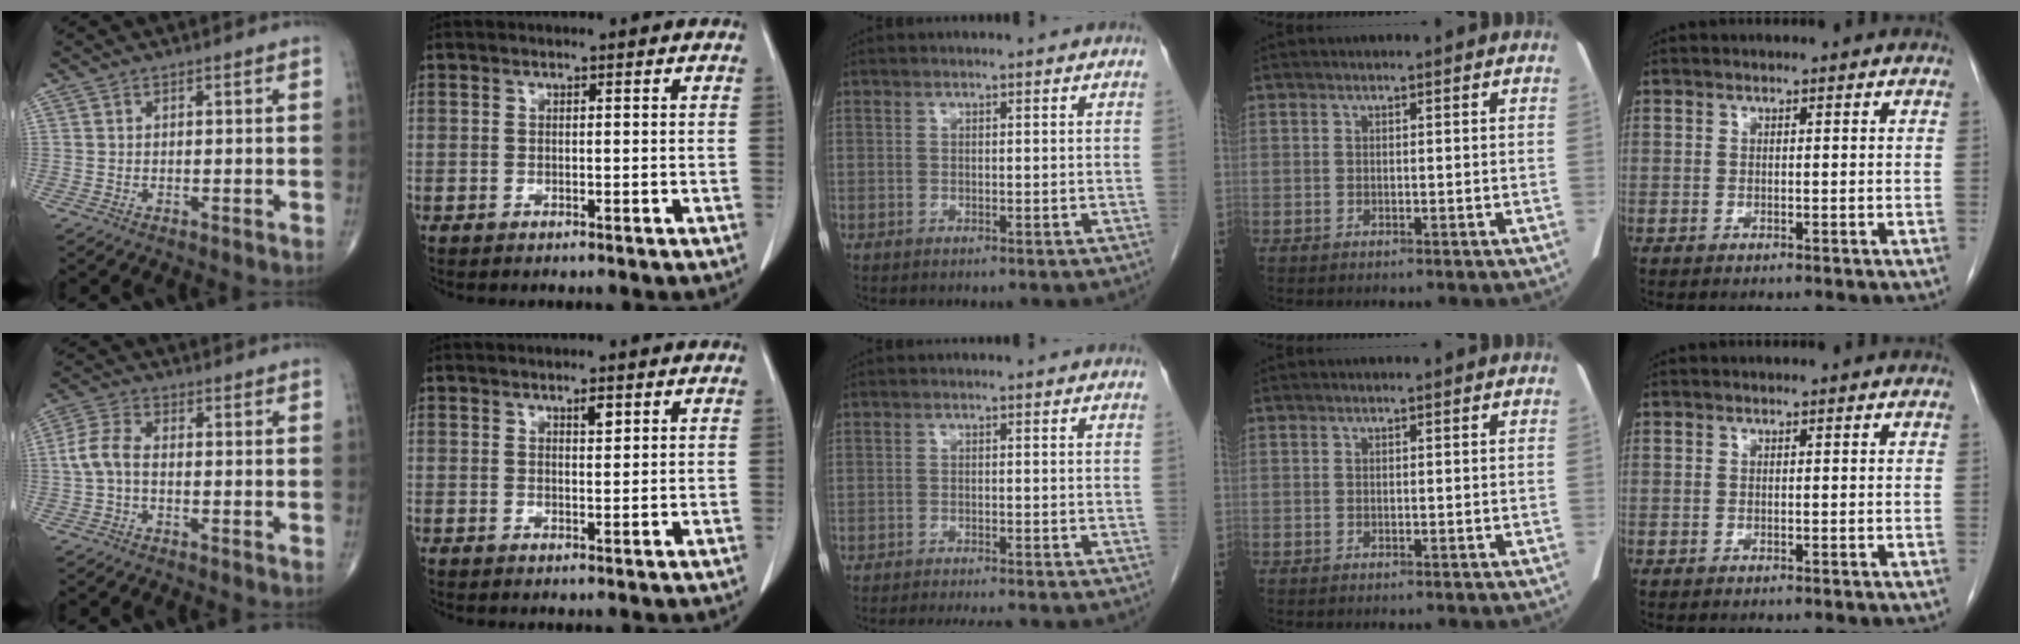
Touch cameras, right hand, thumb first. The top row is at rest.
{"thumb": {"total": 5.3, "force": [-0.8, 2.9, 4.3], "torque": [-0.097, 0.016, -0.024]}, "index": {"total": 1.5, "force": [0.9, 0.4, 1.1], "torque": [-0.018, -0.003, 0.014]}, "middle": {"total": 6.8, "force": [-6.0, 0.8, 3.2], "torque": [-0.040, -0.009, -0.086]}}